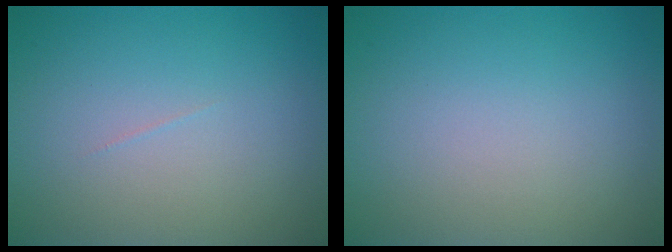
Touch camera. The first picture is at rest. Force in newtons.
{"total": 0.0}